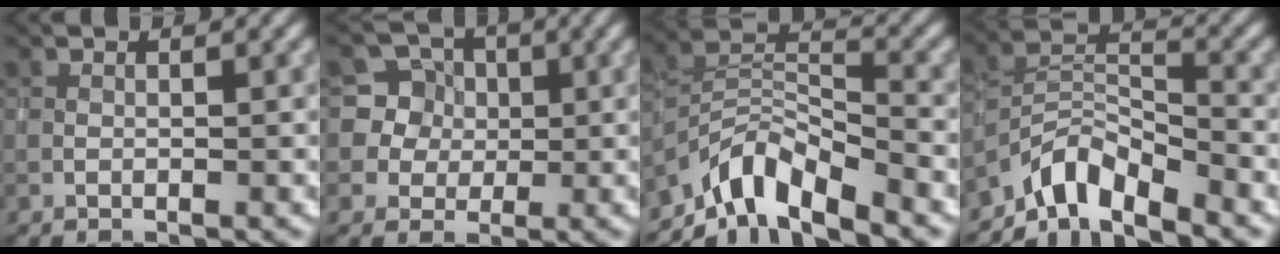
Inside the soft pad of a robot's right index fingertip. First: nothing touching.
{"total": 8.0, "force": [2.0, 7.6, 1.7], "torque": [-0.057, 0.035, 0.026]}
{"total": 6.8, "force": [-5.5, 1.9, 3.4], "torque": [-0.049, 0.001, -0.114]}
{"total": 5.4, "force": [-4.6, 1.7, 2.5], "torque": [-0.033, 0.002, -0.097]}